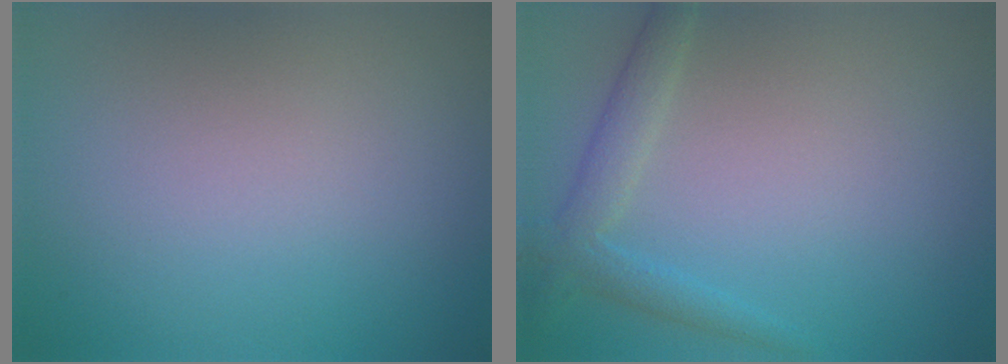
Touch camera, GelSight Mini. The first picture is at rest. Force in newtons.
{"total": 2.4, "press": 2.4, "slide": 0.2}